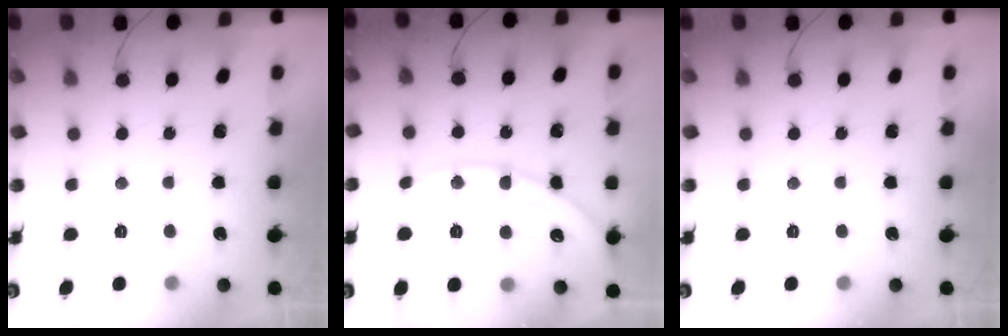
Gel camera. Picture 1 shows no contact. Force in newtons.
{"total": 13.4, "press": 13.3, "slide": 1.9}
{"total": 0.0}